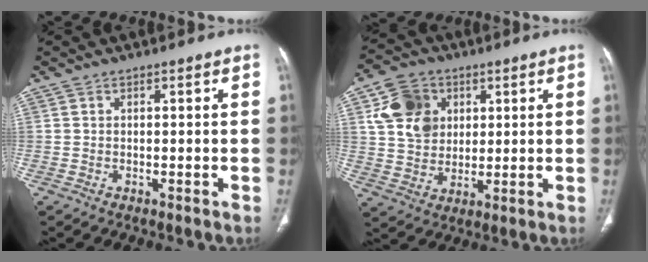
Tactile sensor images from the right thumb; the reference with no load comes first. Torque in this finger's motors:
{"motor_torque": [1.21, 1.12, 0.84, 0.68, 0.08]}